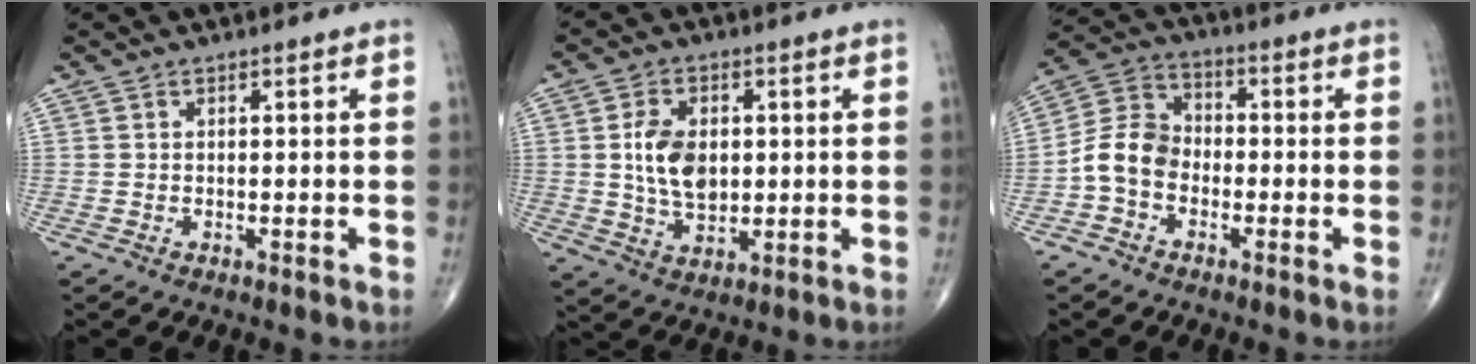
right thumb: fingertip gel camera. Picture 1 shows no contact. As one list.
[{"total": 9.3, "force": [1.0, 6.1, 7.0], "torque": [-0.113, -0.007, 0.022]}, {"total": 8.0, "force": [-2.5, 6.1, 4.5], "torque": [-0.074, 0.033, -0.063]}]